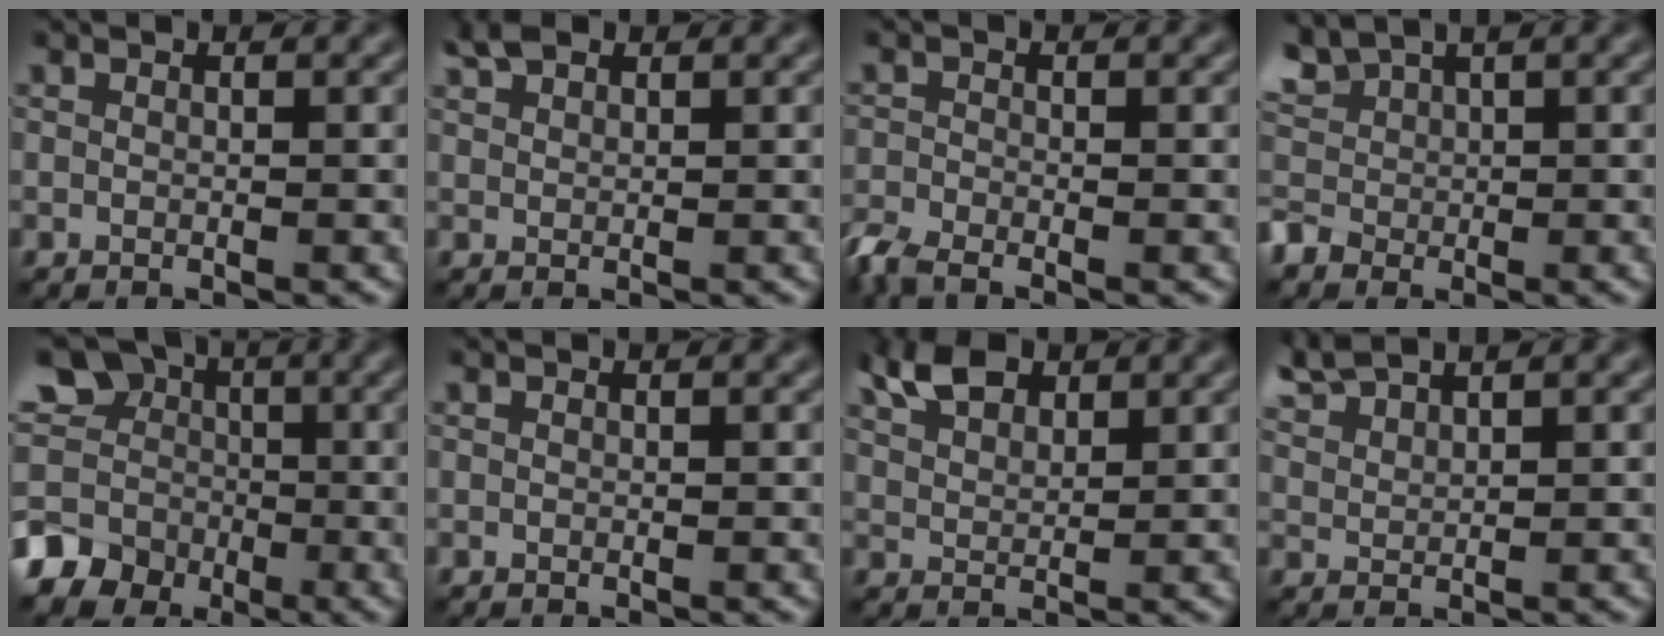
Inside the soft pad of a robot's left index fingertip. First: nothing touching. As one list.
[{"total": 2.0, "force": [1.7, 0.7, 0.8], "torque": [-0.015, 0.009, 0.036]}, {"total": 2.8, "force": [-2.3, 0.8, 1.4], "torque": [-0.034, -0.011, -0.059]}, {"total": 2.5, "force": [0.7, 2.2, 0.9], "torque": [-0.033, 0.008, 0.014]}, {"total": 8.9, "force": [-2.3, 7.8, 3.6], "torque": [-0.059, -0.011, -0.050]}, {"total": 0.0}, {"total": 4.2, "force": [3.0, 2.1, 2.2], "torque": [-0.046, 0.013, 0.057]}, {"total": 2.9, "force": [2.8, 0.3, 1.0], "torque": [-0.022, 0.012, 0.061]}]